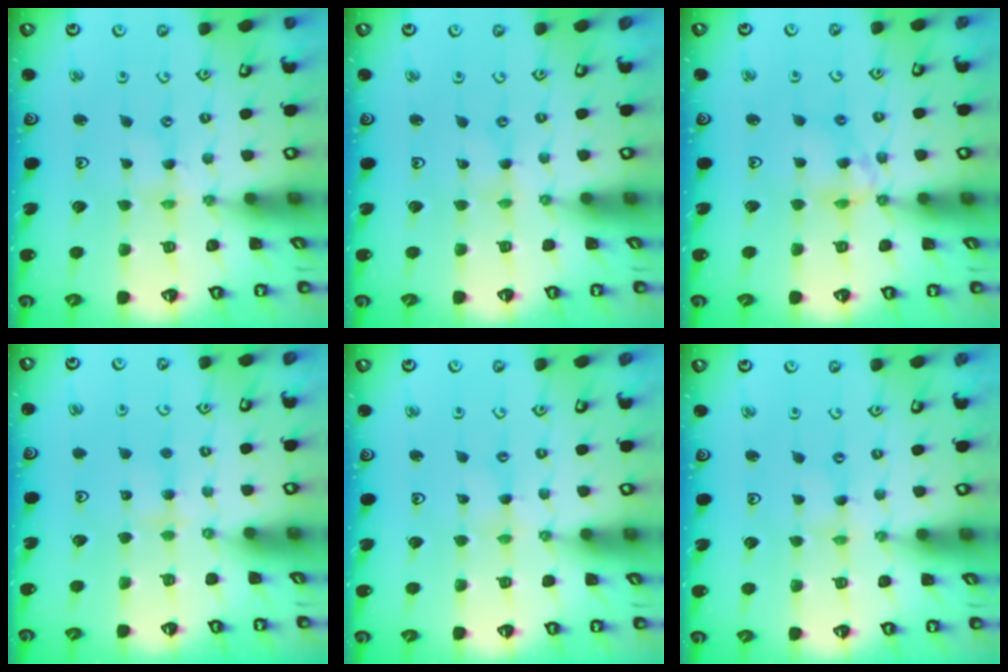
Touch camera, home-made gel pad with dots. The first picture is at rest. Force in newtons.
{"total": 0.0}
{"total": 8.8, "press": 8.8, "slide": 0.8}
{"total": 3.4, "press": 3.3, "slide": 0.4}
{"total": 0.8, "press": 0.7, "slide": 0.3}
{"total": 0.0}